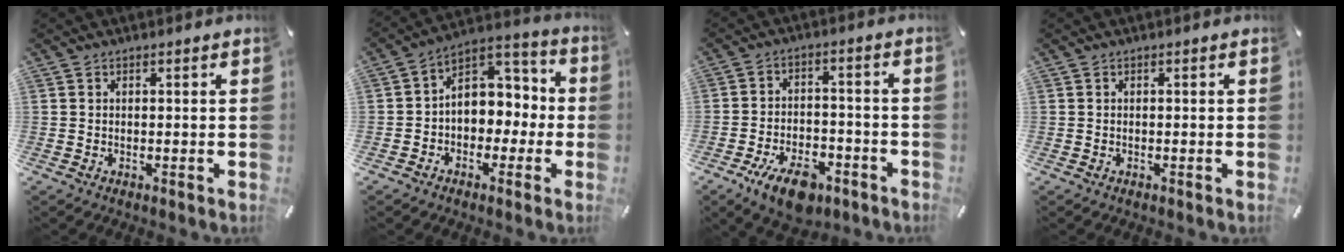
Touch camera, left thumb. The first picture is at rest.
{"total": 8.2, "force": [-0.5, 7.6, 2.9], "torque": [-0.037, 0.001, -0.006]}
{"total": 10.2, "force": [-5.9, 5.5, 6.2], "torque": [-0.109, 0.035, -0.100]}
{"total": 0.0}